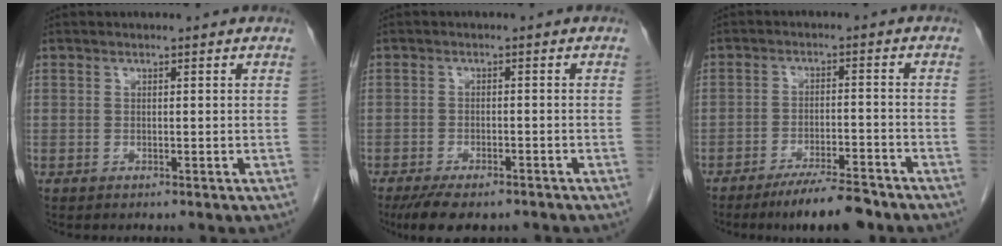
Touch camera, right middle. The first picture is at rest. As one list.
[{"total": 8.2, "force": [-6.5, 2.8, 4.3], "torque": [-0.062, -0.008, -0.096]}, {"total": 8.5, "force": [-7.0, 1.2, 4.6], "torque": [-0.066, -0.016, -0.114]}]